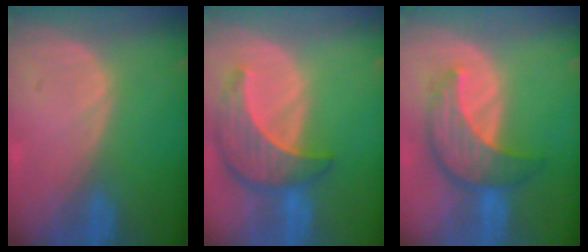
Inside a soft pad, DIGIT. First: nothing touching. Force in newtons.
{"total": 8.7, "press": 7.9, "slide": 3.7}
{"total": 7.9, "press": 7.6, "slide": 2.2}